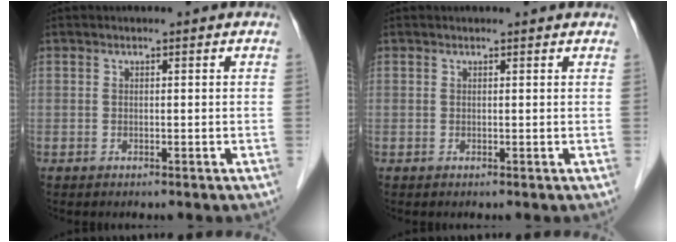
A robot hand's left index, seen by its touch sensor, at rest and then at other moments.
{"total": 2.2, "force": [2.1, 0.4, 0.4], "torque": [-0.014, 0.015, 0.020]}